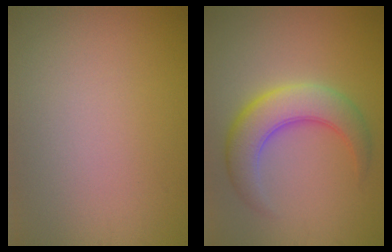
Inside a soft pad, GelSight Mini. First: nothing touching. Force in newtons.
{"total": 5.7, "press": 5.7, "slide": 0.1}